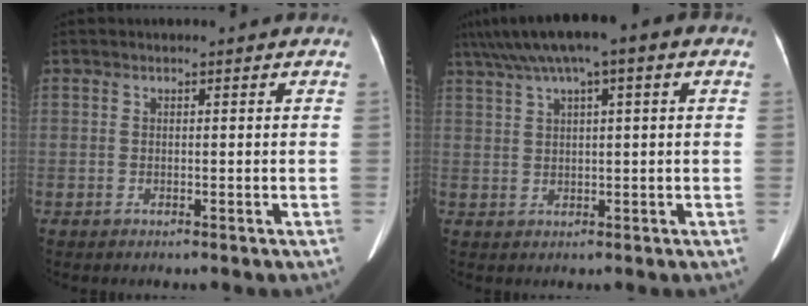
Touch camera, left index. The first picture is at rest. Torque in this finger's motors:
{"motor_torque": [1.00, -1.14, 0.24, 0.14]}